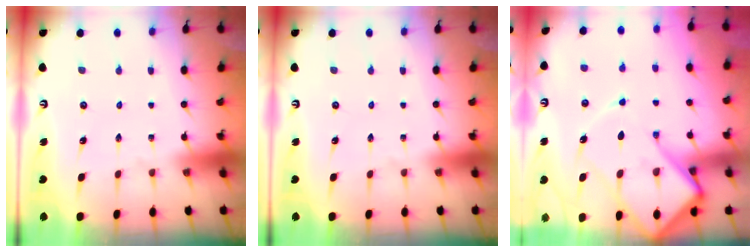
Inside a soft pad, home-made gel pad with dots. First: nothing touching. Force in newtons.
{"total": 0.0}
{"total": 18.4, "press": 18.3, "slide": 1.9}